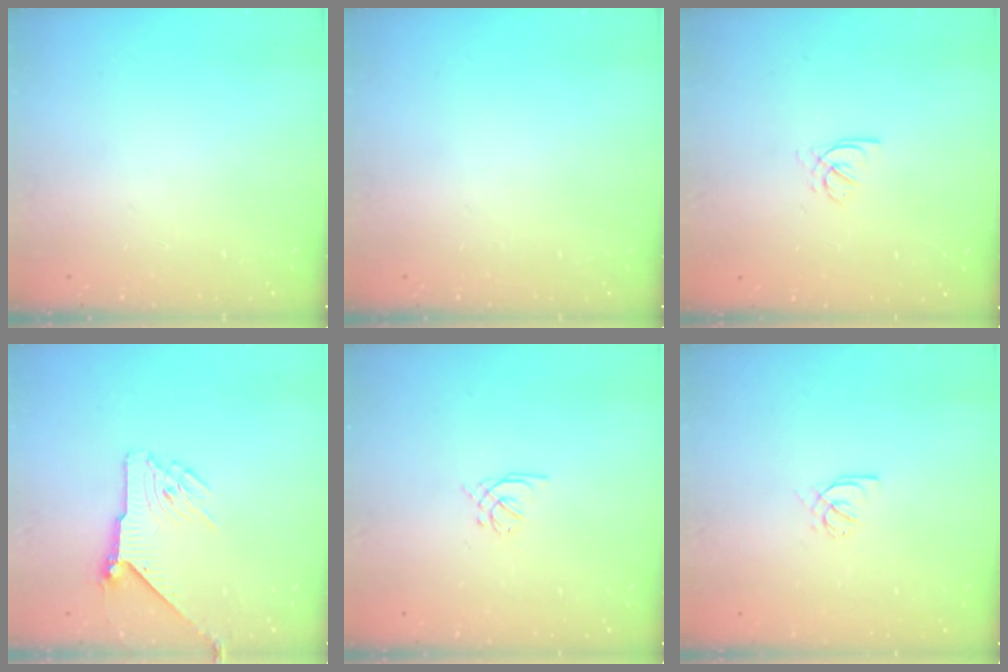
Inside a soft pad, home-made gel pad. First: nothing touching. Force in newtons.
{"total": 0.0}
{"total": 2.2, "press": 2.2, "slide": 0.4}
{"total": 6.4, "press": 6.4, "slide": 0.1}
{"total": 1.4, "press": 1.3, "slide": 0.5}
{"total": 3.5, "press": 3.5, "slide": 0.2}